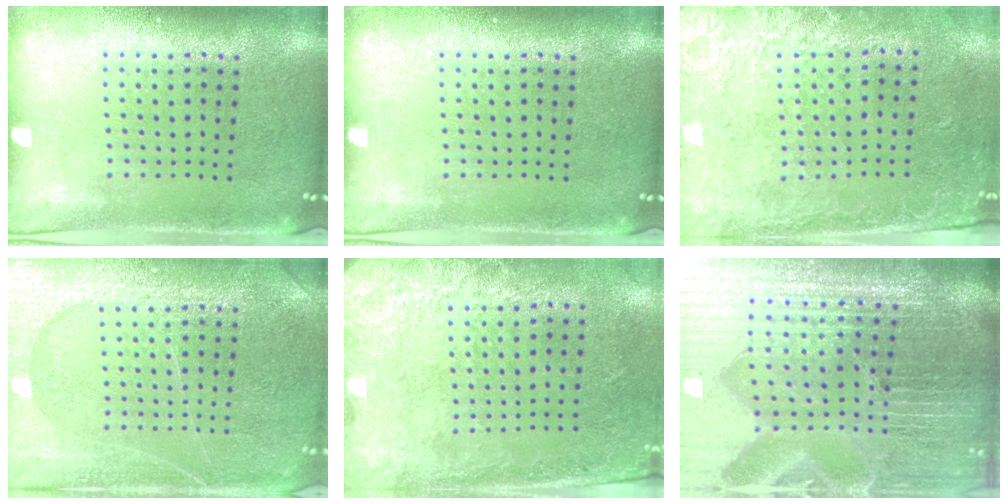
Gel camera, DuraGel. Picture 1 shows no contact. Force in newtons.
{"total": 0.0}
{"total": 2.7, "press": 2.2, "slide": 1.5}
{"total": 3.6, "press": 3.6, "slide": 0.4}
{"total": 2.7, "press": 1.9, "slide": 1.9}
{"total": 7.2, "press": 6.3, "slide": 3.4}